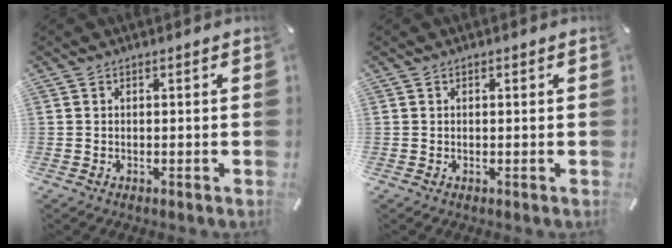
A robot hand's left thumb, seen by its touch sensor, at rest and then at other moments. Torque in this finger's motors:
{"motor_torque": [-0.23, -0.32, -0.11, 0.00, -0.09]}